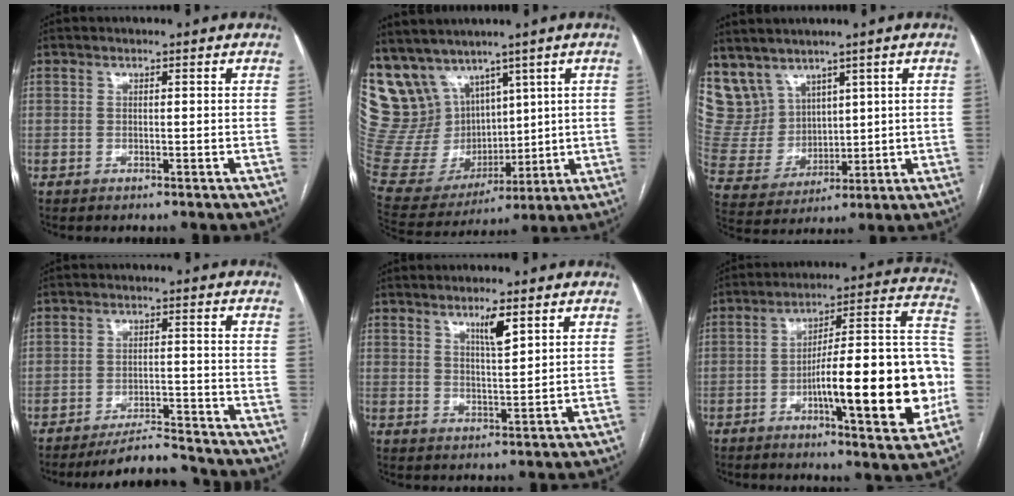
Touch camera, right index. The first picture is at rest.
{"total": 21.2, "force": [11.9, 15.0, 9.3], "torque": [-0.231, 0.058, 0.256]}
{"total": 8.4, "force": [6.3, 5.1, 2.1], "torque": [-0.068, 0.018, 0.153]}
{"total": 6.8, "force": [-6.7, 0.6, 0.9], "torque": [-0.011, 0.004, -0.112]}
{"total": 4.1, "force": [2.5, 0.5, 3.2], "torque": [-0.055, -0.006, 0.044]}
{"total": 22.6, "force": [-5.6, 3.6, 21.6], "torque": [-0.263, 0.025, -0.075]}